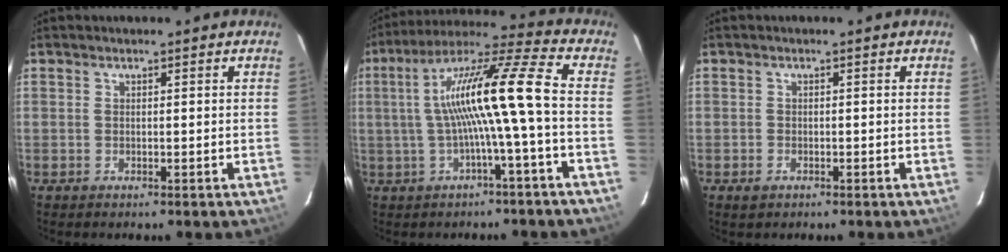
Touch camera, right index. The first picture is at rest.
{"total": 14.5, "force": [-1.3, -0.9, 14.4], "torque": [-0.258, 0.017, -0.021]}
{"total": 1.7, "force": [-1.0, 1.2, 0.7], "torque": [-0.013, -0.001, -0.018]}